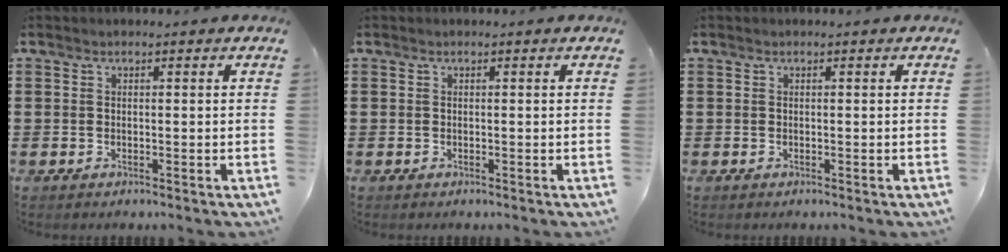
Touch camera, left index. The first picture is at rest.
{"total": 0.0}
{"total": 0.0}